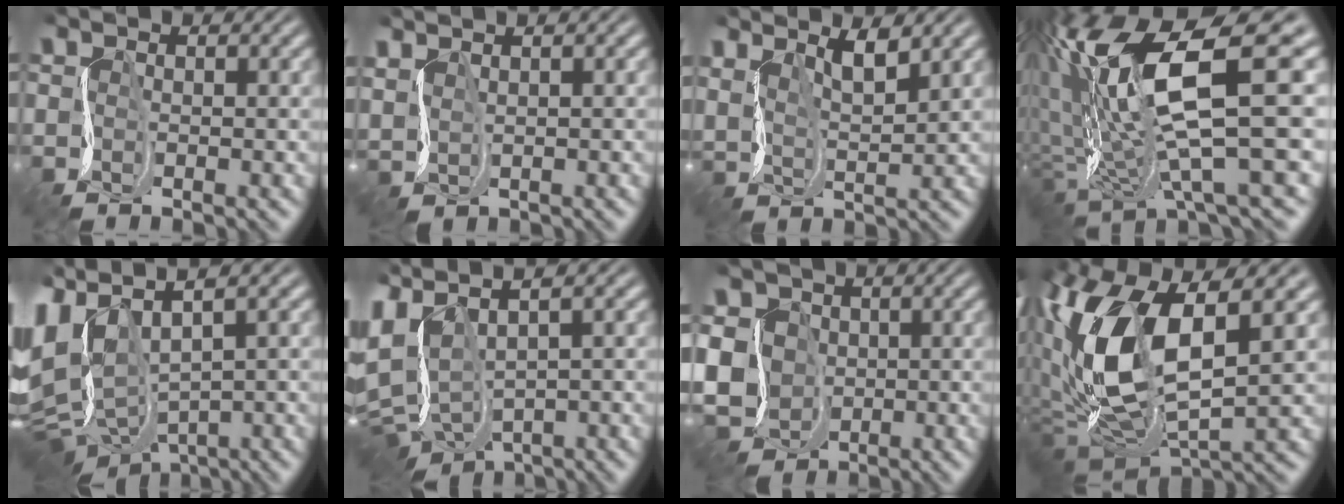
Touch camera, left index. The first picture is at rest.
{"total": 2.4, "force": [1.9, 0.5, 1.3], "torque": [-0.042, 0.009, 0.037]}
{"total": 4.1, "force": [2.6, 0.9, 3.0], "torque": [-0.059, 0.003, 0.043]}
{"total": 14.3, "force": [3.0, 3.5, 13.5], "torque": [-0.269, 0.004, 0.062]}
{"total": 10.1, "force": [1.0, 5.9, 8.2], "torque": [-0.190, -0.002, 0.027]}
{"total": 8.4, "force": [1.2, 4.2, 7.1], "torque": [-0.181, -0.002, 0.040]}
{"total": 9.7, "force": [-1.9, 8.1, 5.0], "torque": [-0.090, 0.001, -0.079]}
{"total": 12.1, "force": [1.1, 5.6, 10.7], "torque": [-0.226, -0.002, 0.022]}